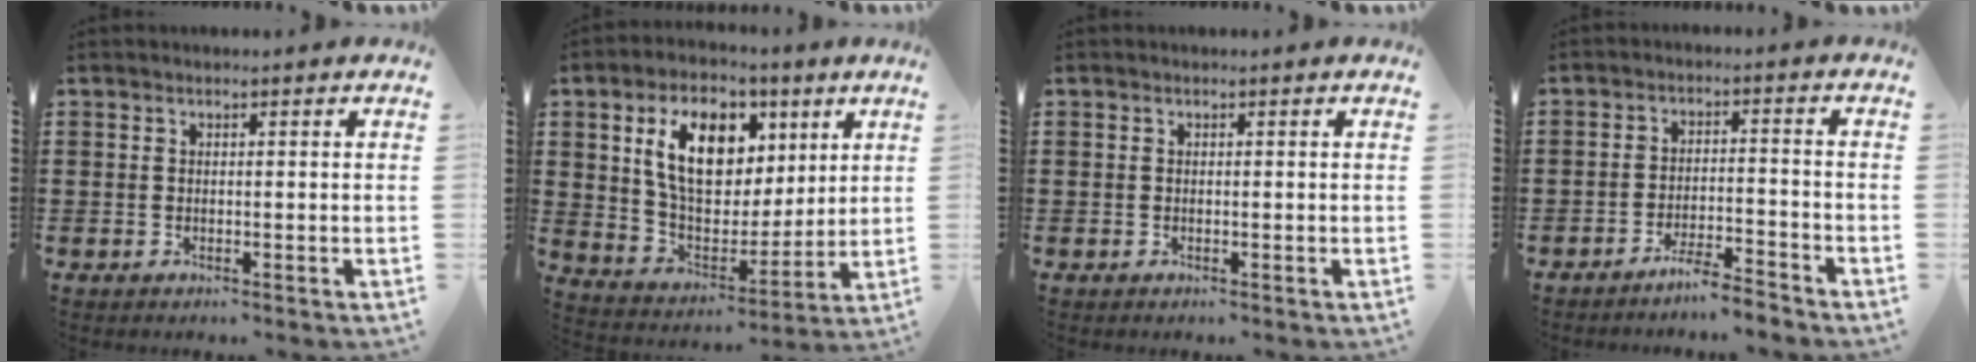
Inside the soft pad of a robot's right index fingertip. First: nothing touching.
{"total": 12.7, "force": [4.8, 8.0, 8.6], "torque": [-0.179, 0.011, 0.087]}
{"total": 0.0}
{"total": 4.5, "force": [-4.2, 0.0, 1.6], "torque": [-0.034, -0.001, -0.083]}